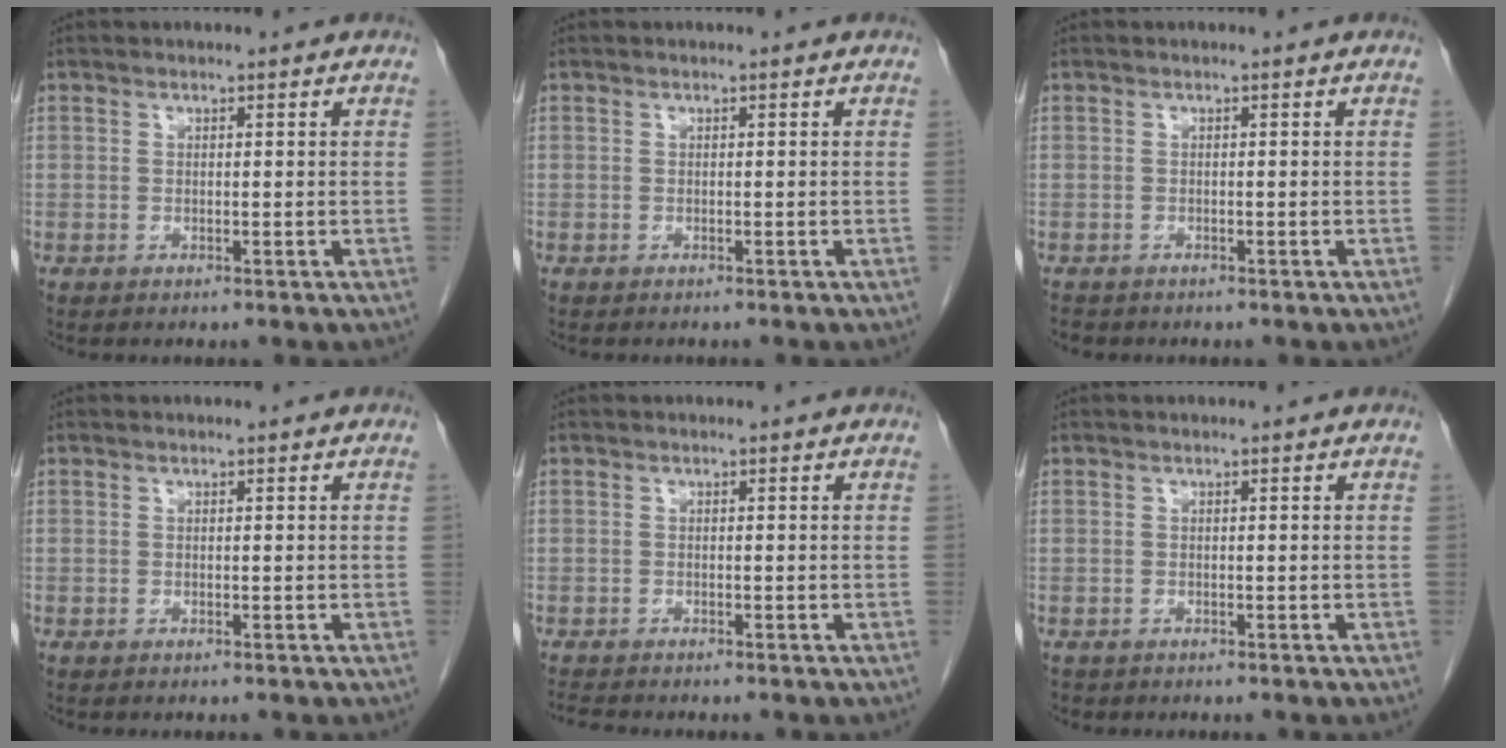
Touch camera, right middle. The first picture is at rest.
{"total": 0.9, "force": [-0.8, 0.1, 0.4], "torque": [-0.003, 0.000, -0.009]}
{"total": 1.5, "force": [-1.3, 0.8, 0.3], "torque": [-0.012, -0.002, -0.019]}
{"total": 0.0}
{"total": 1.5, "force": [-1.5, -0.1, 0.2], "torque": [-0.010, -0.007, -0.029]}
{"total": 0.6, "force": [-0.5, 0.4, 0.0], "torque": [-0.011, 0.001, -0.009]}